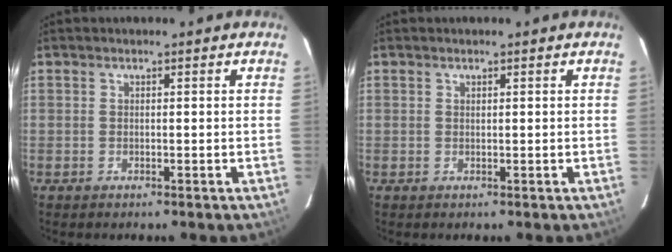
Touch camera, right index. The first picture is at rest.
{"total": 0.0}